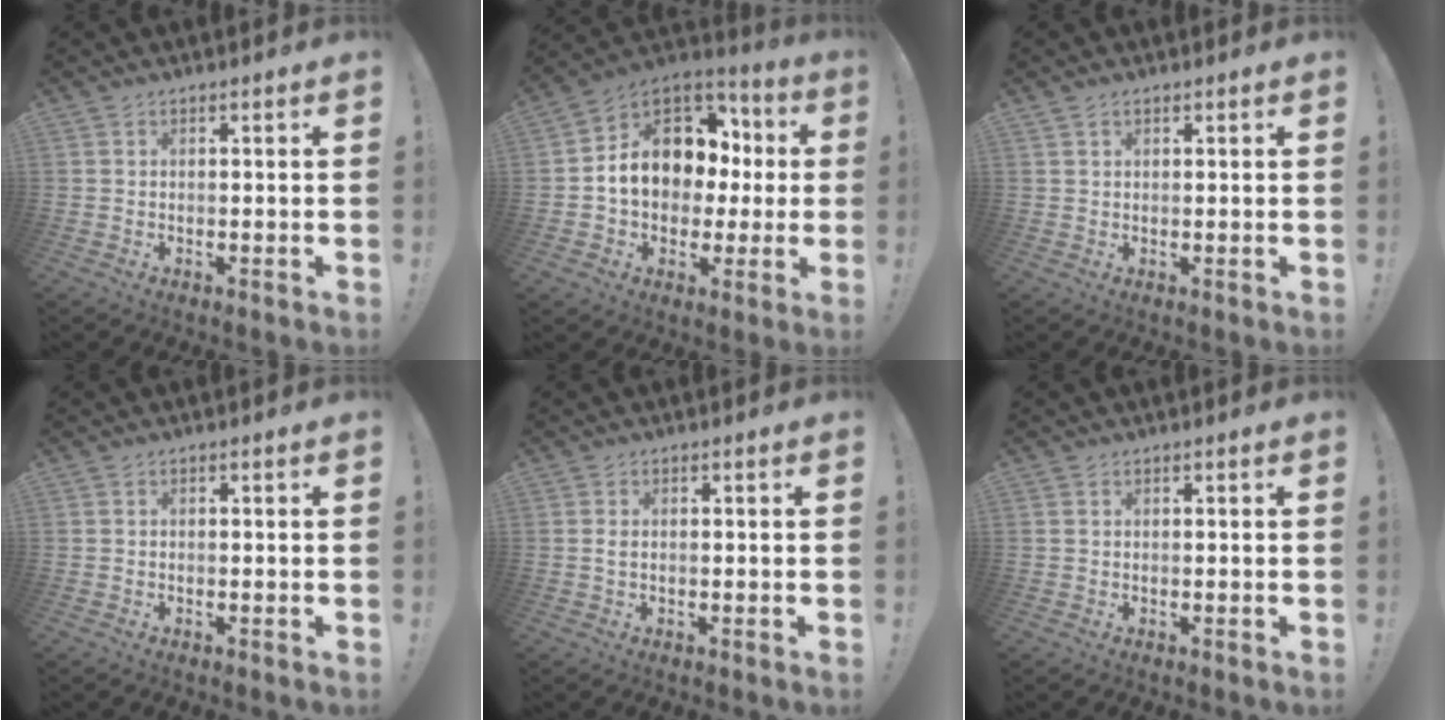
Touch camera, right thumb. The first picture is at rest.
{"total": 14.2, "force": [2.2, 11.5, 8.0], "torque": [-0.123, -0.001, 0.056]}
{"total": 1.1, "force": [0.8, 0.4, 0.6], "torque": [-0.004, -0.004, 0.013]}
{"total": 0.5, "force": [-0.3, 0.4, 0.0], "torque": [-0.009, 0.004, -0.005]}
{"total": 0.9, "force": [0.2, 0.5, 0.8], "torque": [-0.007, 0.000, 0.001]}
{"total": 0.0}